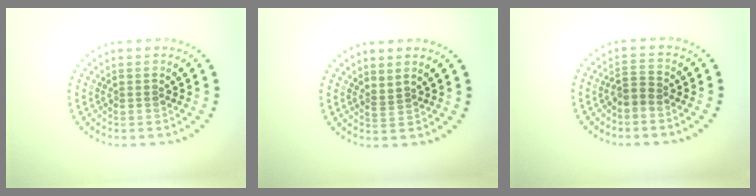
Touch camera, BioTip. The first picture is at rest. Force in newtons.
{"total": 0.6, "press": 0.1, "slide": 0.6}
{"total": 1.7, "press": 1.3, "slide": 1.1}